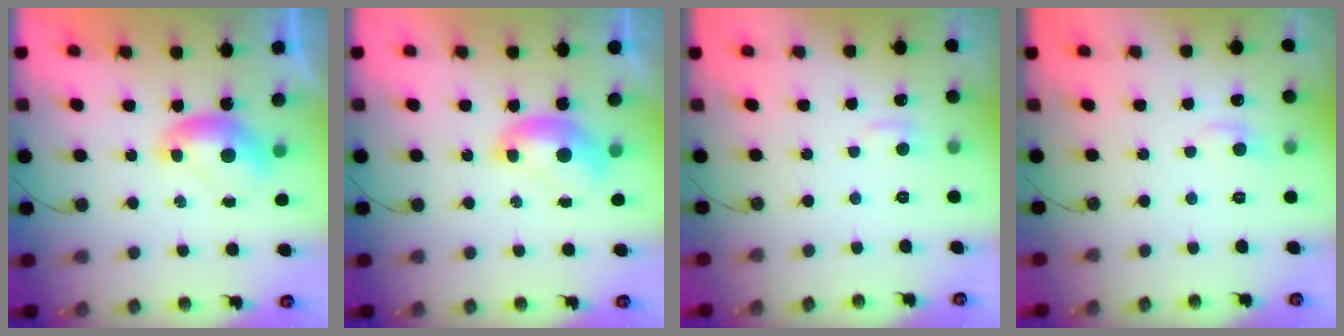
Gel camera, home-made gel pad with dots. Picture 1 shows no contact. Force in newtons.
{"total": 1.3, "press": 1.3, "slide": 0.1}
{"total": 1.0, "press": 0.6, "slide": 0.8}
{"total": 0.8, "press": 0.1, "slide": 0.8}